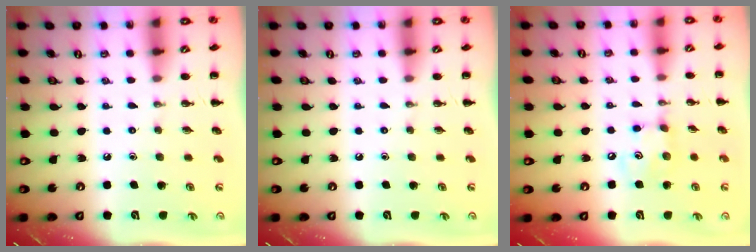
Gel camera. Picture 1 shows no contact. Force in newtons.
{"total": 0.0}
{"total": 5.5, "press": 5.5, "slide": 0.5}